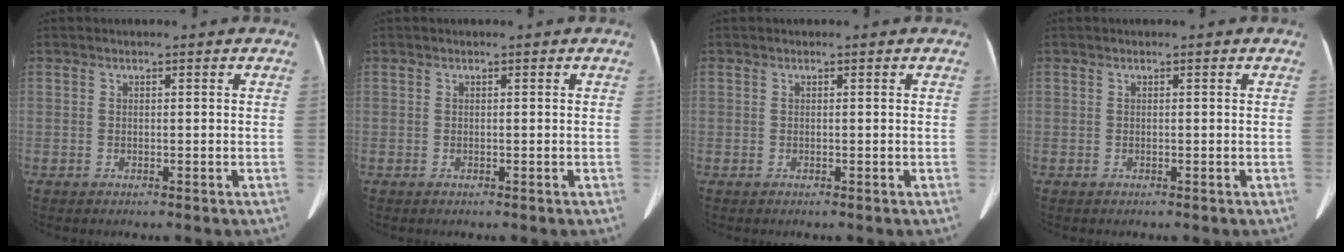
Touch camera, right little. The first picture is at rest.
{"total": 0.0}
{"total": 0.0}
{"total": 0.0}